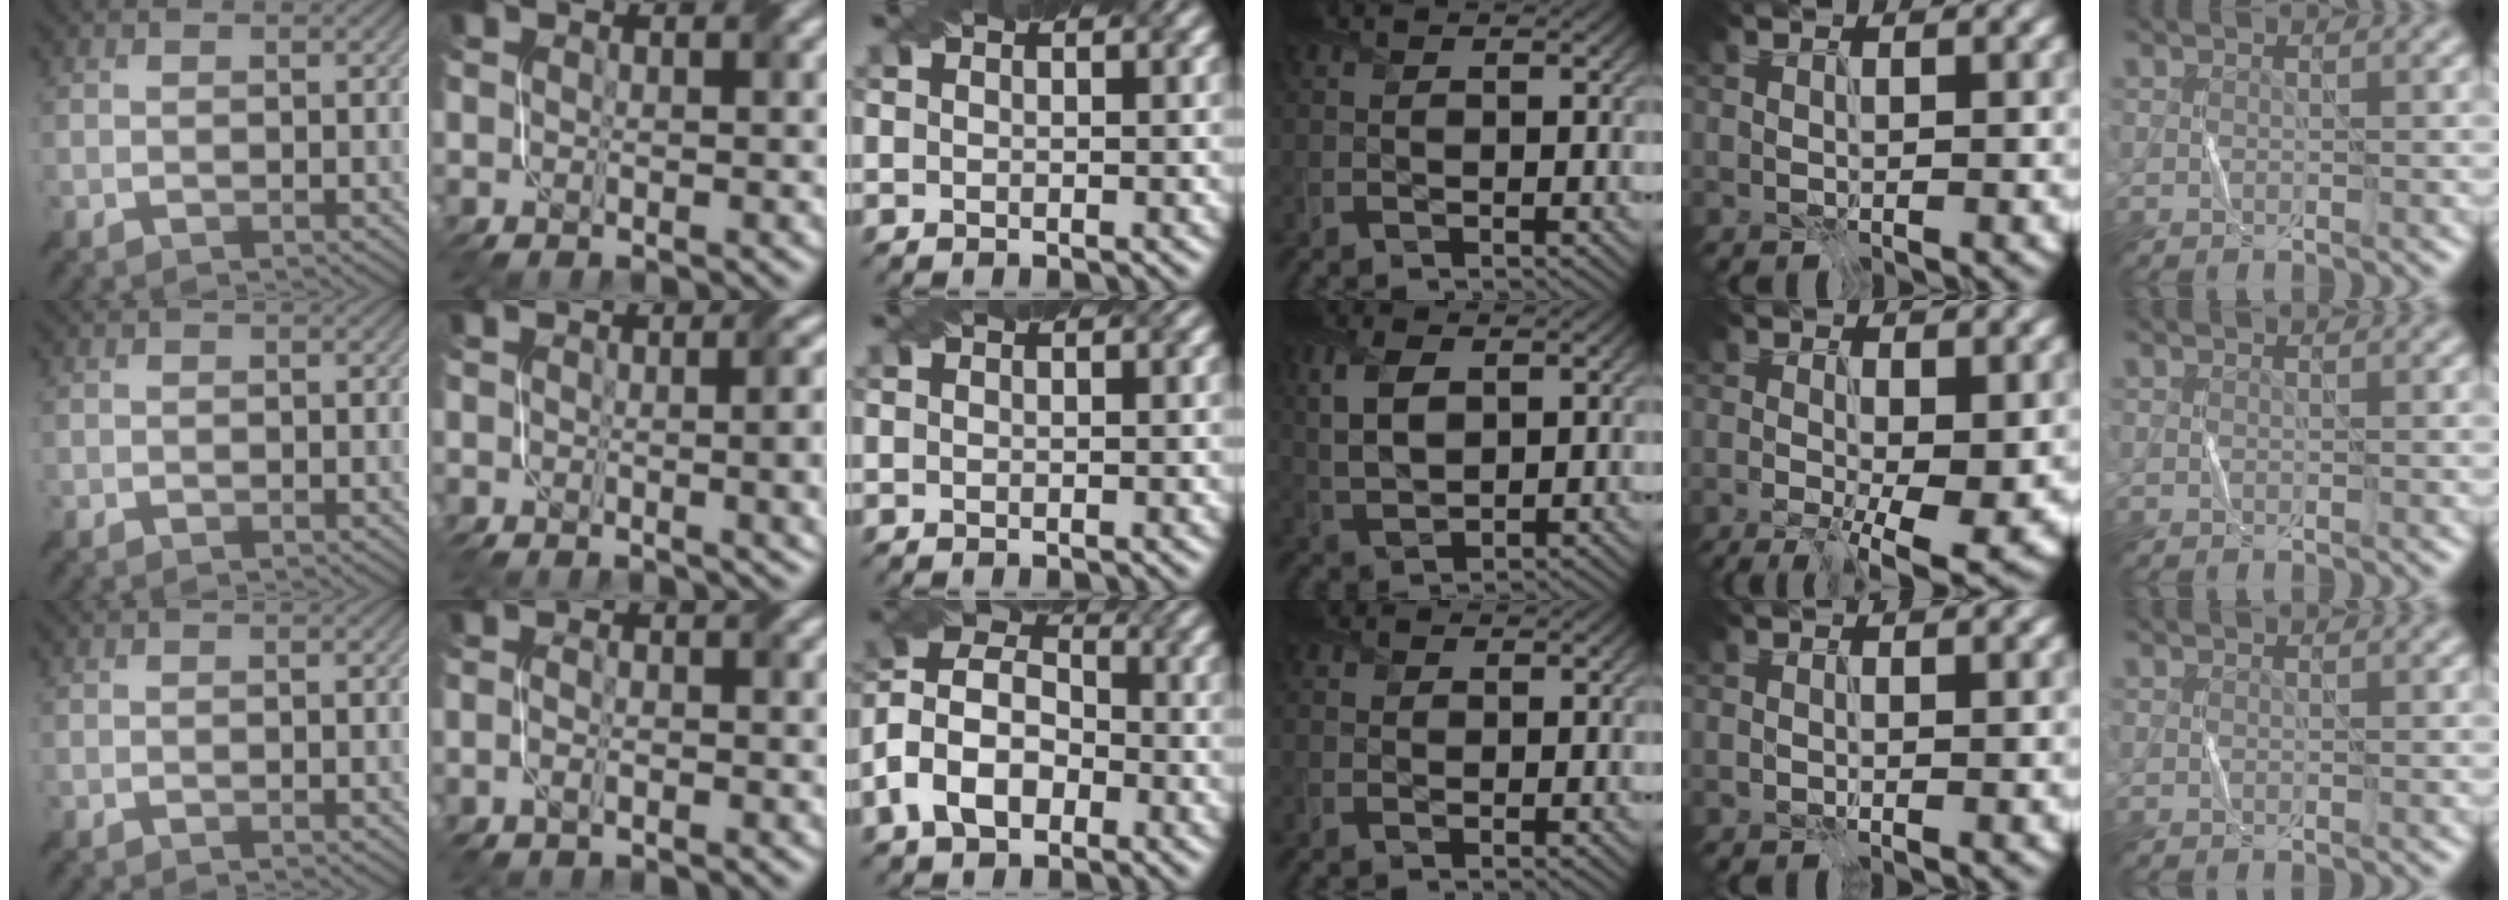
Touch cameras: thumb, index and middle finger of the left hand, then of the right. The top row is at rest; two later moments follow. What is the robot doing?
{"motion": "fold", "object": "bubble wrap"}